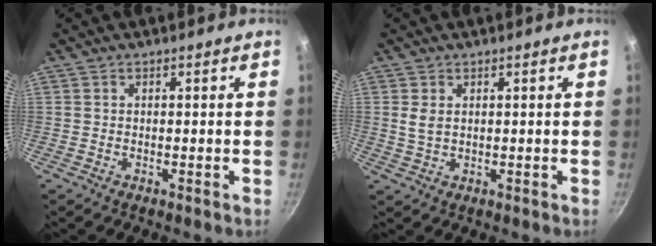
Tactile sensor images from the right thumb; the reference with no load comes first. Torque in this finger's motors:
{"motor_torque": [0.12, -0.13, 0.20, 0.04, -0.02]}